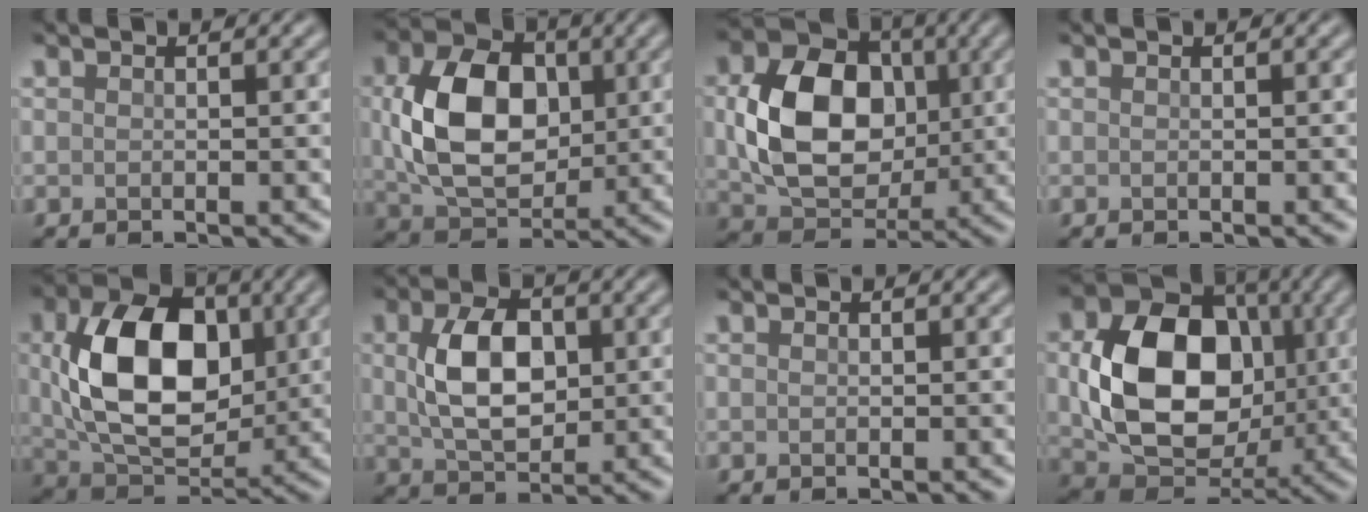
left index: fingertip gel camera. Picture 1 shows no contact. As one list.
[{"total": 9.5, "force": [0.8, 6.6, 6.8], "torque": [-0.140, 0.003, 0.019]}, {"total": 10.1, "force": [0.6, 7.5, 6.8], "torque": [-0.137, 0.000, 0.017]}, {"total": 0.0}, {"total": 11.4, "force": [1.3, 7.5, 8.5], "torque": [-0.164, 0.001, 0.029]}, {"total": 6.9, "force": [0.9, 4.4, 5.3], "torque": [-0.104, 0.000, 0.018]}, {"total": 0.0}, {"total": 12.7, "force": [0.5, 9.4, 8.6], "torque": [-0.157, -0.008, 0.017]}]